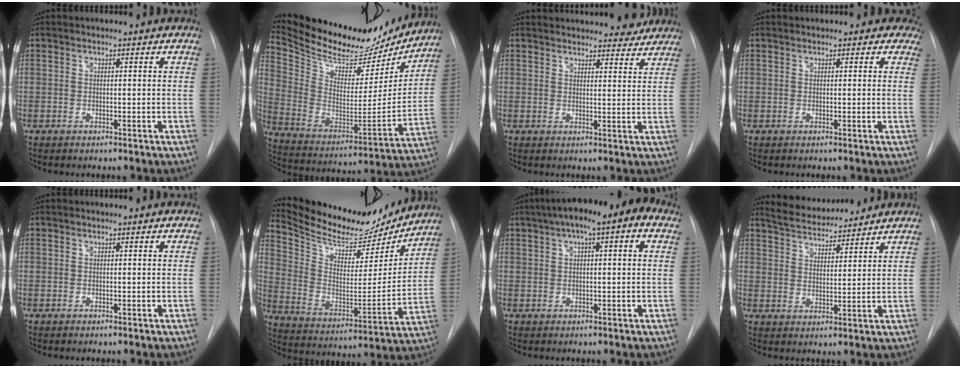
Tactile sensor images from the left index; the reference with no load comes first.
{"total": 25.1, "force": [22.3, 7.7, 8.4], "torque": [-0.163, -0.032, 0.336]}
{"total": 14.4, "force": [13.4, 4.2, 3.3], "torque": [-0.033, 0.006, 0.158]}
{"total": 3.9, "force": [3.4, 2.0, 0.4], "torque": [0.024, -0.003, 0.018]}
{"total": 0.0}
{"total": 18.6, "force": [17.5, 4.6, 4.4], "torque": [-0.084, -0.035, 0.276]}
{"total": 12.2, "force": [6.5, 3.0, 9.9], "torque": [-0.152, 0.052, 0.091]}
{"total": 9.0, "force": [8.6, 1.3, 2.5], "torque": [-0.046, 0.007, 0.144]}